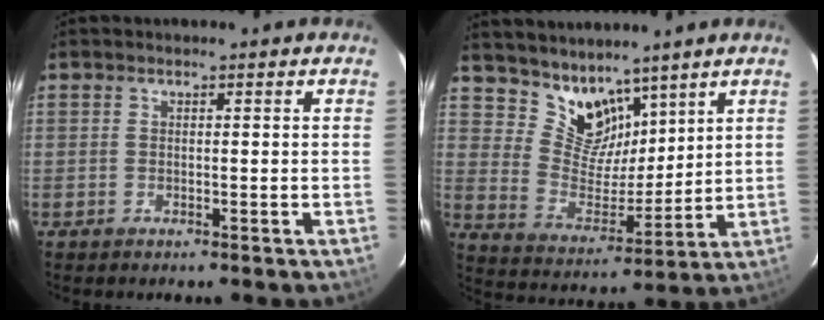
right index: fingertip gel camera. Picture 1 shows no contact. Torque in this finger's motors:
{"motor_torque": [-0.13, 0.33, 0.02, -0.01]}